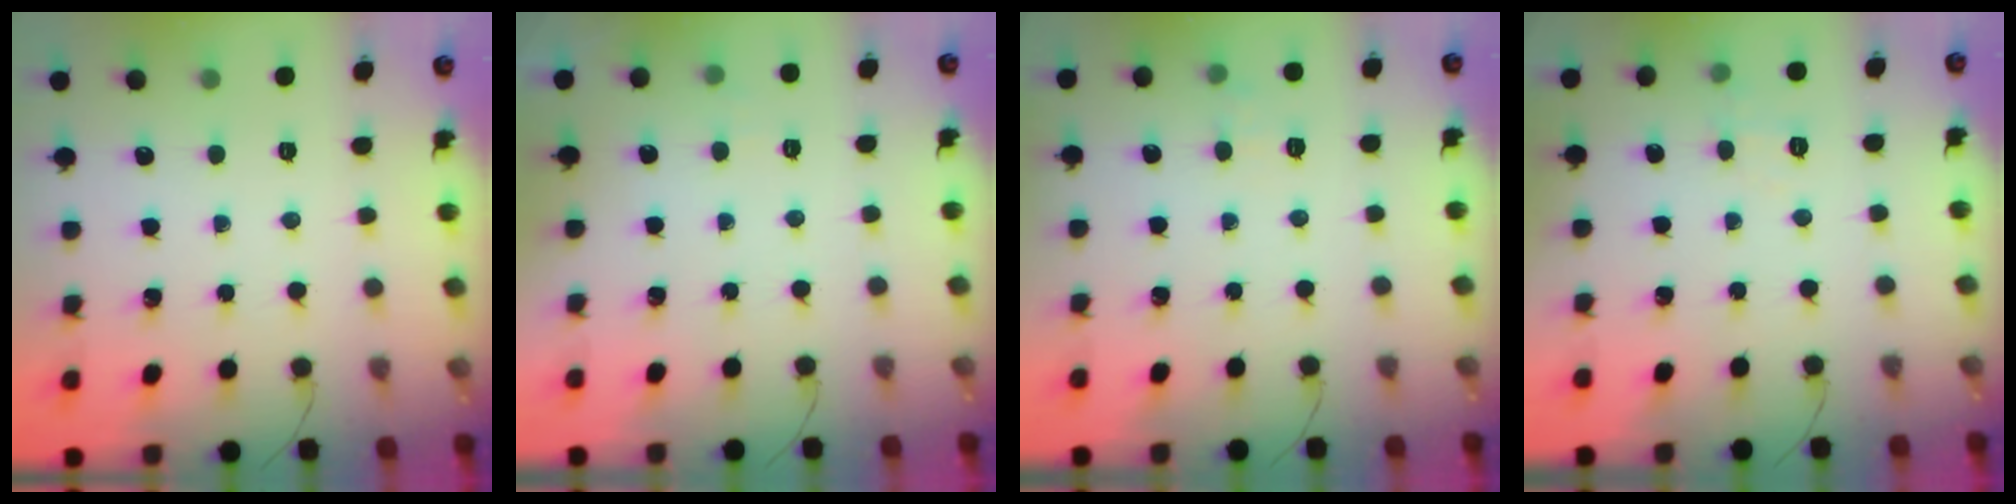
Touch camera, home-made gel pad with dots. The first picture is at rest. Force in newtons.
{"total": 2.6, "press": 2.1, "slide": 1.5}
{"total": 6.1, "press": 5.8, "slide": 1.9}
{"total": 4.4, "press": 4.1, "slide": 1.8}